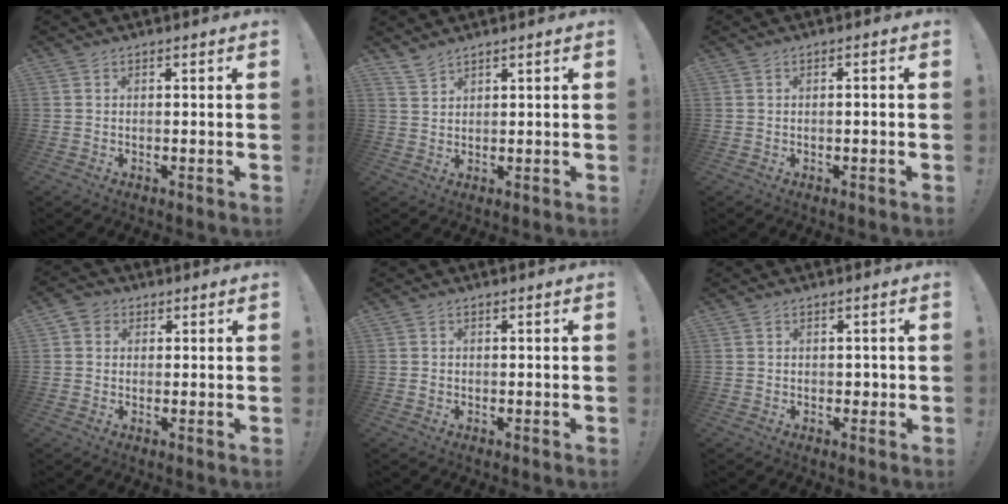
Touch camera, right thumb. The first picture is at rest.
{"total": 3.5, "force": [3.2, 0.9, 0.9], "torque": [-0.014, -0.017, 0.060]}
{"total": 1.2, "force": [-0.6, 0.0, 1.0], "torque": [-0.024, 0.004, -0.010]}
{"total": 3.4, "force": [1.1, 3.0, 0.8], "torque": [-0.012, 0.005, 0.021]}
{"total": 0.6, "force": [-0.2, 0.5, 0.1], "torque": [-0.010, 0.005, -0.003]}
{"total": 1.4, "force": [-0.2, 1.3, 0.6], "torque": [-0.008, 0.004, -0.004]}